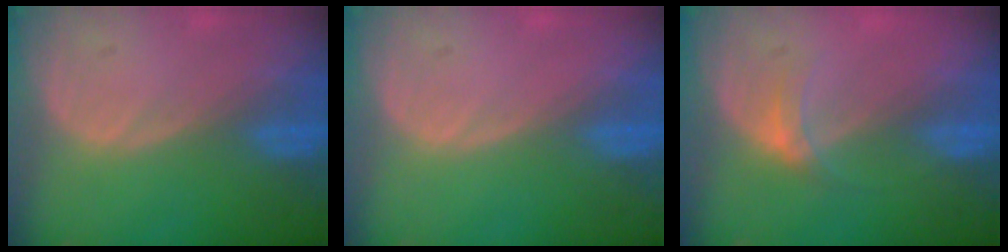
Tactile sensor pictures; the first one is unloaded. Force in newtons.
{"total": 0.0}
{"total": 2.6, "press": 2.2, "slide": 1.4}